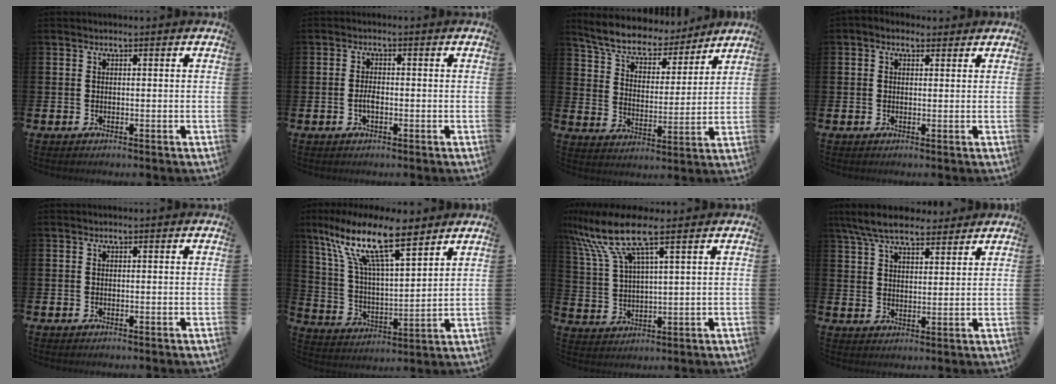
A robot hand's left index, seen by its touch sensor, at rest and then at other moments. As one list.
[{"total": 1.9, "force": [-0.6, 0.9, 1.6], "torque": [-0.030, 0.000, -0.012]}, {"total": 7.8, "force": [7.3, 2.1, 2.0], "torque": [-0.072, -0.051, 0.126]}, {"total": 1.4, "force": [0.8, 1.0, 0.6], "torque": [-0.004, 0.008, 0.012]}, {"total": 0.0}, {"total": 14.0, "force": [9.9, 4.0, 9.1], "torque": [-0.195, -0.038, 0.171]}, {"total": 10.2, "force": [7.2, 1.8, 7.0], "torque": [-0.164, -0.014, 0.128]}, {"total": 7.5, "force": [6.8, 2.0, 2.6], "torque": [-0.072, -0.018, 0.124]}]